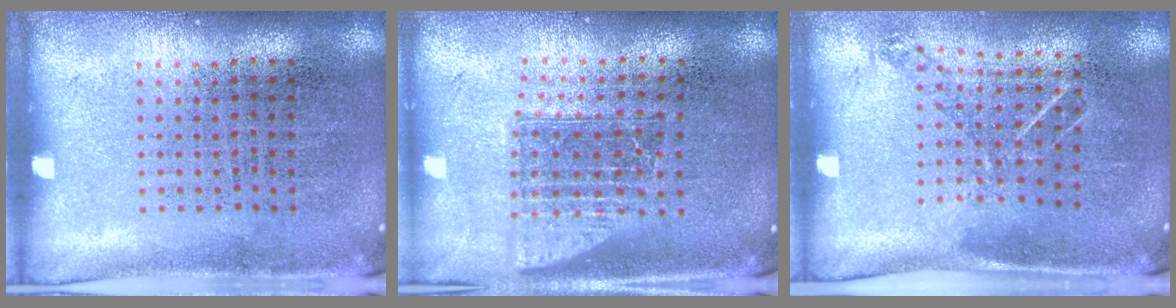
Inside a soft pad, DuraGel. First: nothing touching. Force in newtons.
{"total": 1.6, "press": 1.3, "slide": 1.0}
{"total": 0.9, "press": 0.8, "slide": 0.5}